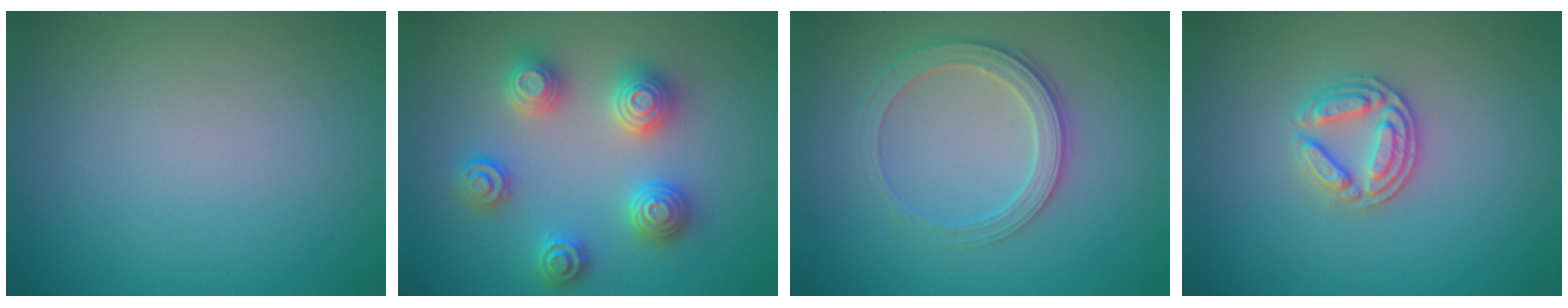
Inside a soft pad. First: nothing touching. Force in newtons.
{"total": 4.4, "press": 4.4, "slide": 0.7}
{"total": 2.8, "press": 2.7, "slide": 0.8}
{"total": 2.9, "press": 2.7, "slide": 0.9}